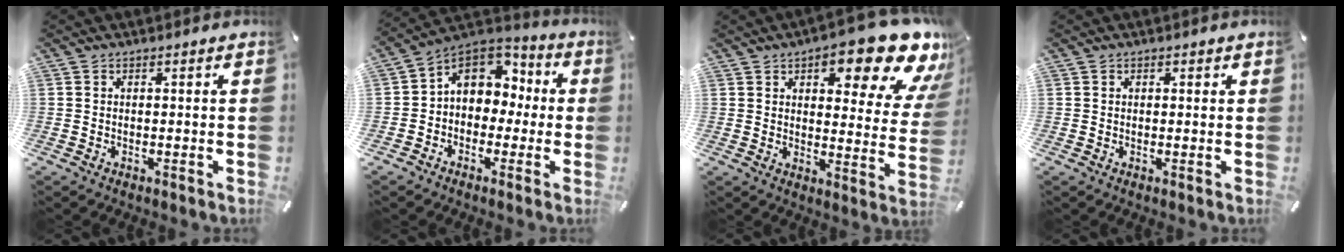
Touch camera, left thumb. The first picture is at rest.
{"total": 9.7, "force": [1.5, 8.2, 4.9], "torque": [-0.091, 0.001, 0.031]}
{"total": 17.5, "force": [10.8, 6.9, 11.9], "torque": [-0.147, -0.073, 0.172]}
{"total": 0.7, "force": [0.3, 0.6, 0.1], "torque": [-0.002, 0.006, 0.004]}